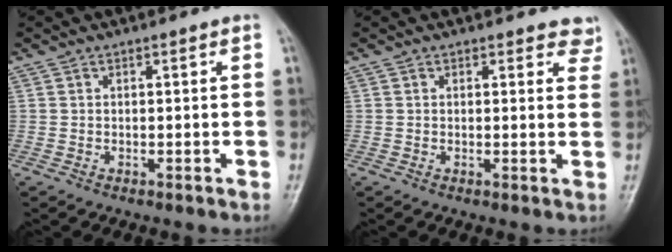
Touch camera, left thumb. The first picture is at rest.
{"total": 3.9, "force": [3.4, 1.8, 0.7], "torque": [0.026, -0.018, 0.020]}